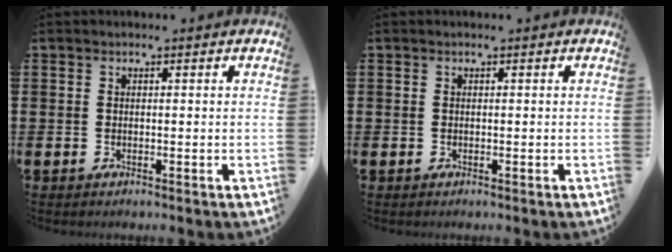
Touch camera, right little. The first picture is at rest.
{"total": 0.0}